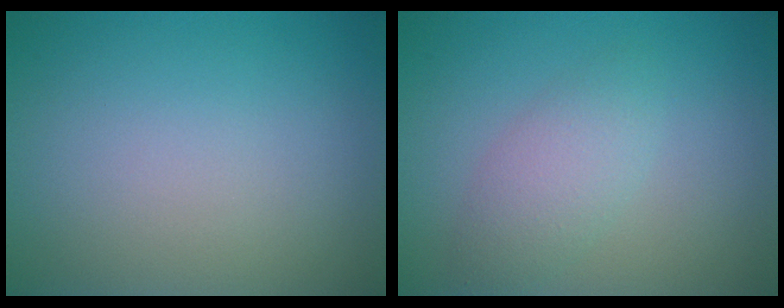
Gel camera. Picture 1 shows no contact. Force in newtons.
{"total": 2.7, "press": 2.7, "slide": 0.1}